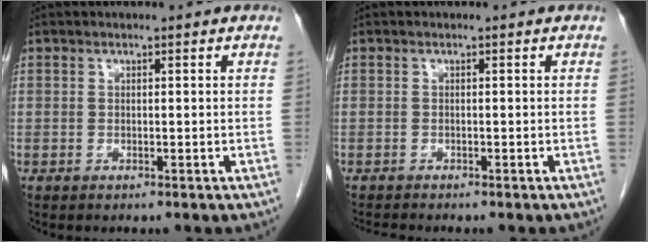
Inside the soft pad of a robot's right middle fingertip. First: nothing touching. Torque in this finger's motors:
{"motor_torque": [0.03, -0.01, 0.00, 0.01]}